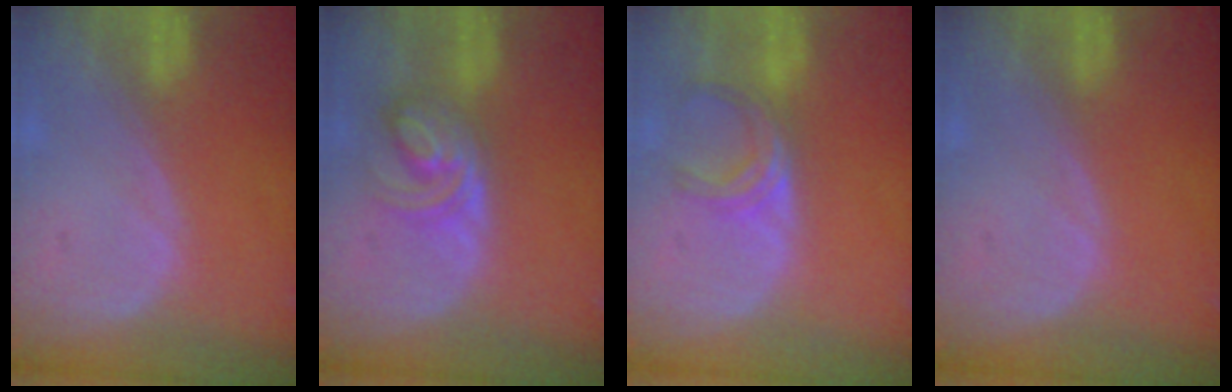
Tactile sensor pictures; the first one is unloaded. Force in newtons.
{"total": 5.6, "press": 5.4, "slide": 1.1}
{"total": 5.1, "press": 4.5, "slide": 2.4}
{"total": 0.0}